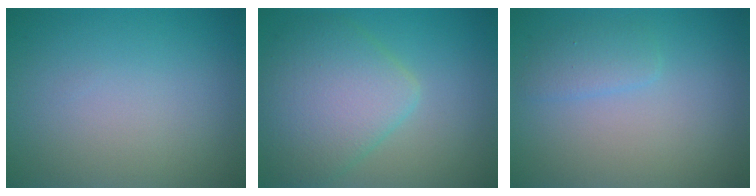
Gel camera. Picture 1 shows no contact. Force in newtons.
{"total": 6.2, "press": 6.2, "slide": 0.2}
{"total": 1.5, "press": 1.5, "slide": 0.1}